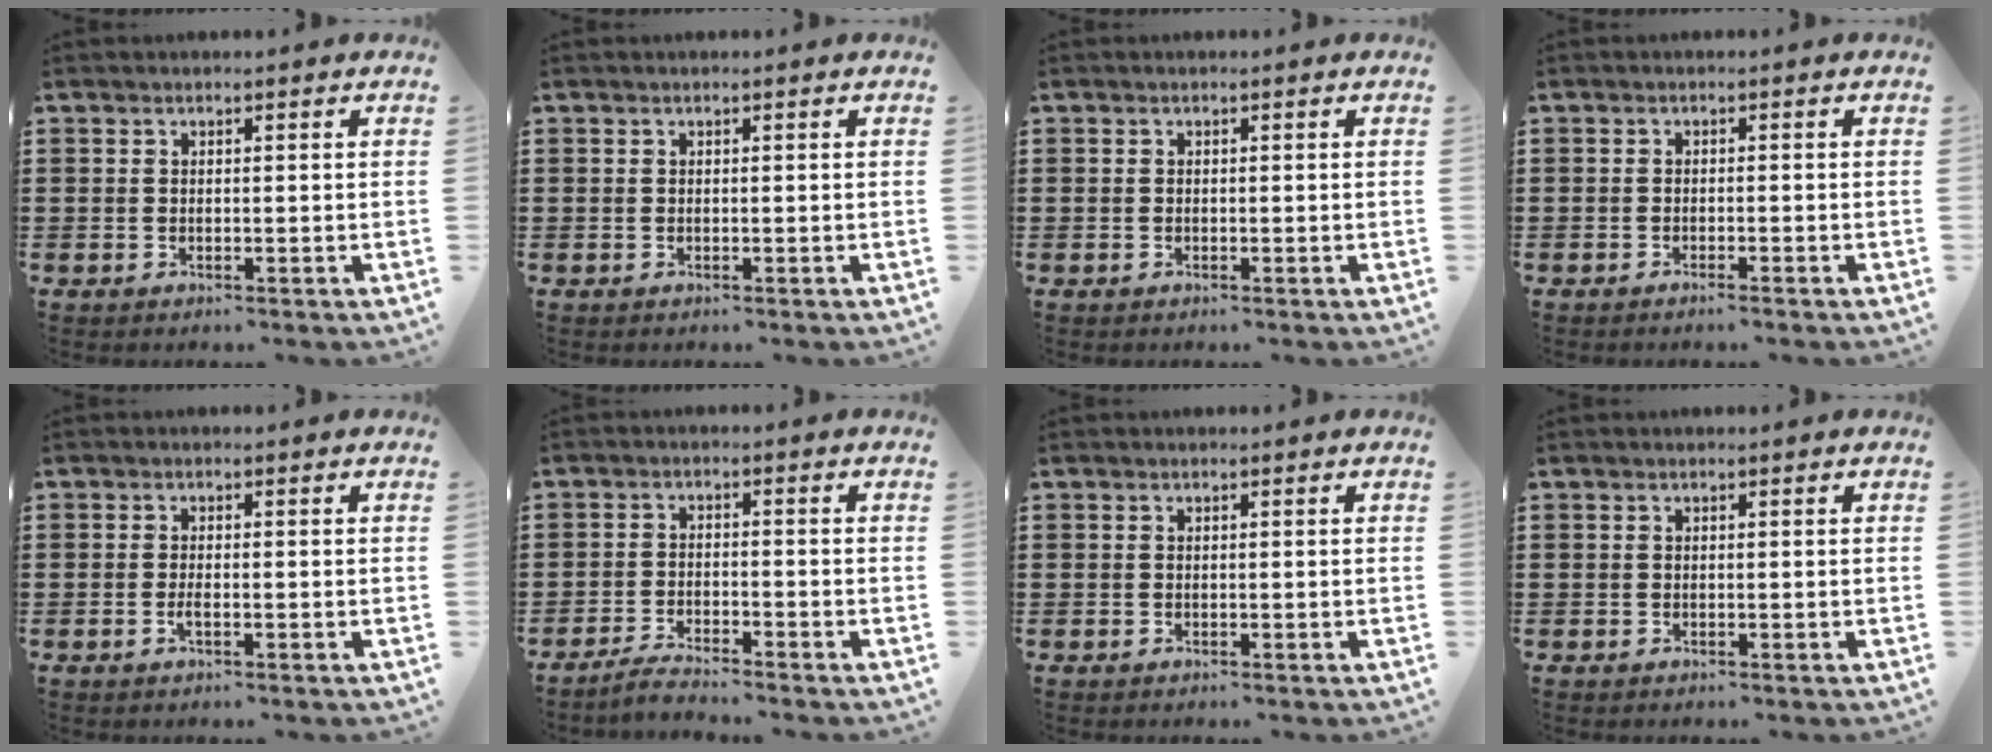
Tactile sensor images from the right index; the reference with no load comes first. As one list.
[{"total": 0.0}, {"total": 0.0}, {"total": 0.9, "force": [-0.8, -0.1, 0.3], "torque": [-0.006, -0.002, -0.015]}, {"total": 1.5, "force": [-0.6, 0.1, 1.4], "torque": [-0.034, -0.008, -0.011]}, {"total": 2.6, "force": [-2.5, -0.1, 0.5], "torque": [-0.011, 0.004, -0.051]}, {"total": 0.0}, {"total": 0.0}]